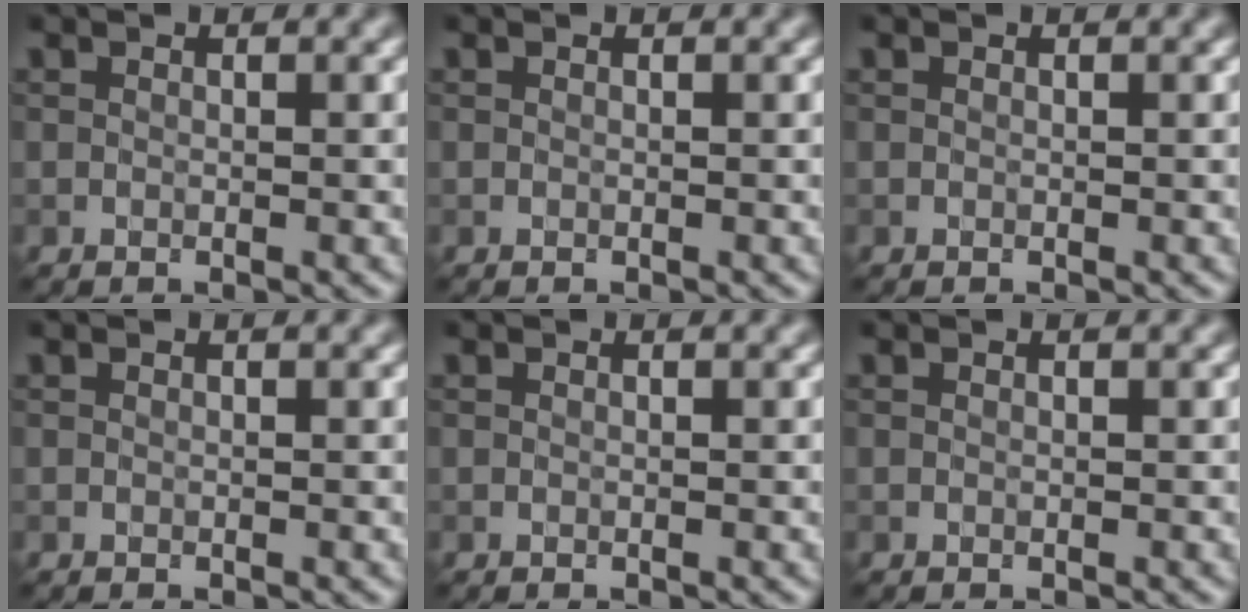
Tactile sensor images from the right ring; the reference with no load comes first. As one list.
[{"total": 0.0}, {"total": 0.0}, {"total": 0.0}, {"total": 0.0}, {"total": 0.0}]